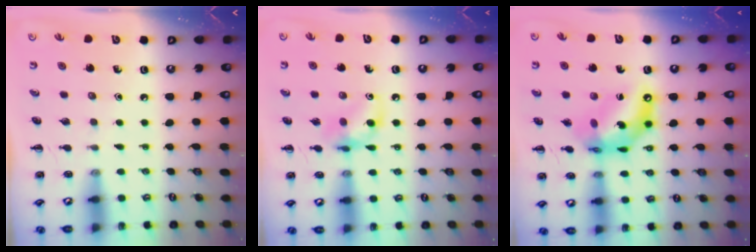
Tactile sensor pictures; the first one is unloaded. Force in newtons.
{"total": 9.3, "press": 9.3, "slide": 0.7}
{"total": 13.0, "press": 12.5, "slide": 3.4}